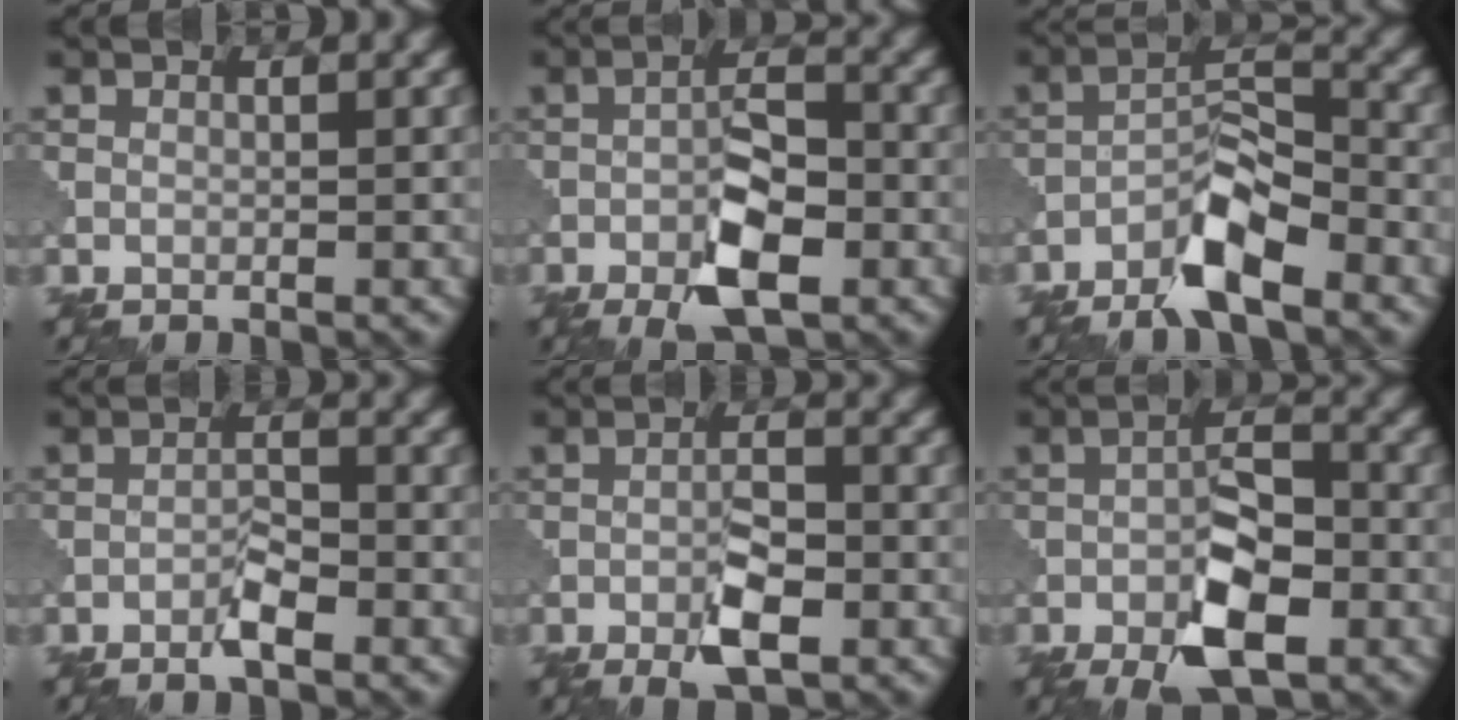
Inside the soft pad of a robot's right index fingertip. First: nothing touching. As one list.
[{"total": 6.1, "force": [-2.8, 2.2, 5.0], "torque": [-0.079, 0.005, -0.053]}, {"total": 5.8, "force": [-3.8, 1.6, 4.0], "torque": [-0.064, 0.009, -0.076]}, {"total": 2.1, "force": [-1.4, 0.5, 1.6], "torque": [-0.029, 0.004, -0.028]}, {"total": 4.1, "force": [-1.9, 1.3, 3.4], "torque": [-0.057, 0.003, -0.035]}, {"total": 6.9, "force": [-3.3, 2.7, 5.5], "torque": [-0.086, 0.006, -0.062]}]